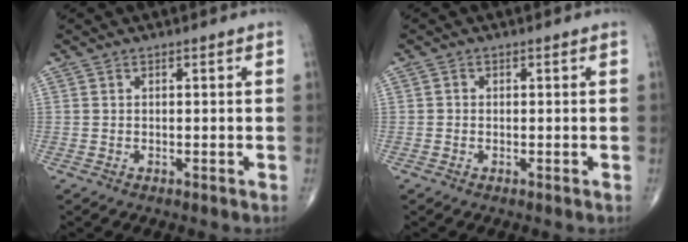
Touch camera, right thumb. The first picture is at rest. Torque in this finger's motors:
{"motor_torque": [-0.29, 0.08, -0.14, -0.07, 0.02]}